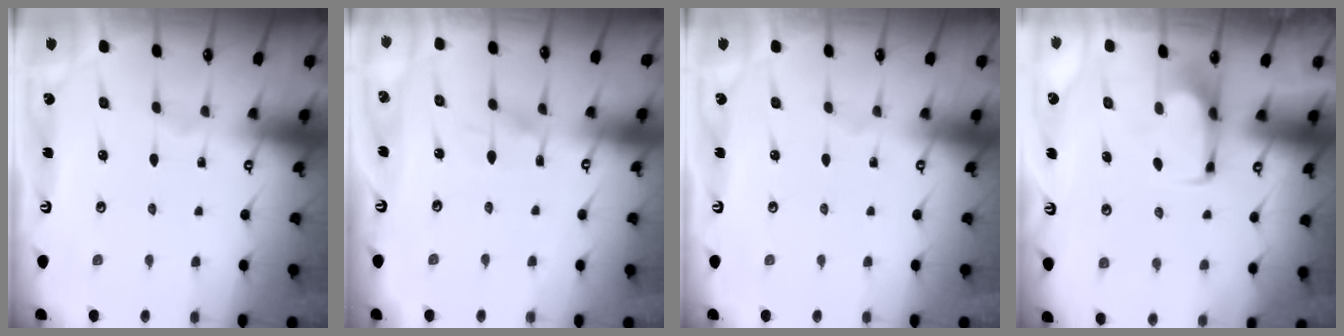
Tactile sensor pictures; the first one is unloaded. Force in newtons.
{"total": 4.4, "press": 4.3, "slide": 0.4}
{"total": 0.0}
{"total": 2.0, "press": 2.0, "slide": 0.2}